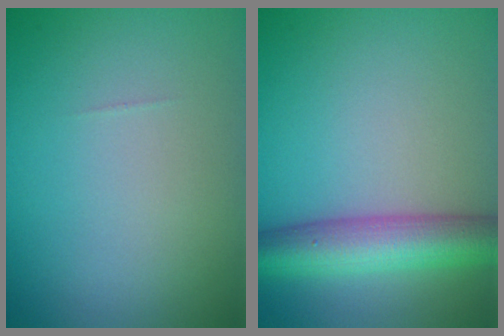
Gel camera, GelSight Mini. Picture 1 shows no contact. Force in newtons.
{"total": 6.2, "press": 6.2, "slide": 0.1}